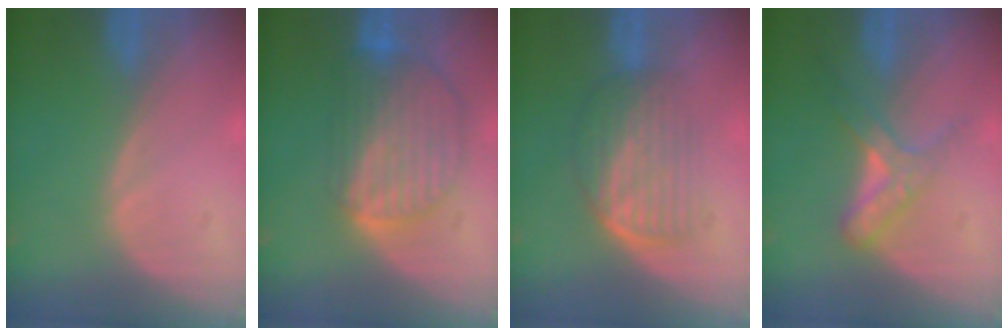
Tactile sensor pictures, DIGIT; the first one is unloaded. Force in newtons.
{"total": 8.7, "press": 7.7, "slide": 4.1}
{"total": 7.1, "press": 6.0, "slide": 3.8}
{"total": 5.9, "press": 5.1, "slide": 3.0}